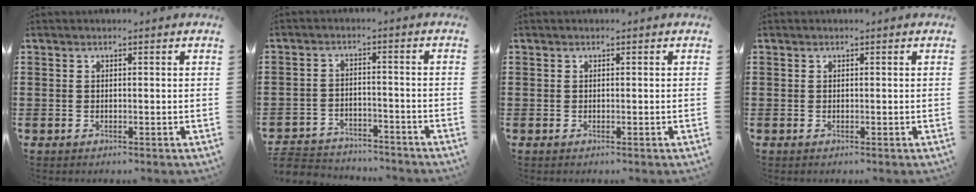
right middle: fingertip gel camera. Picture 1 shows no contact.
{"total": 3.6, "force": [-3.5, 0.8, 0.0], "torque": [-0.014, 0.001, -0.077]}
{"total": 0.0}
{"total": 0.0}